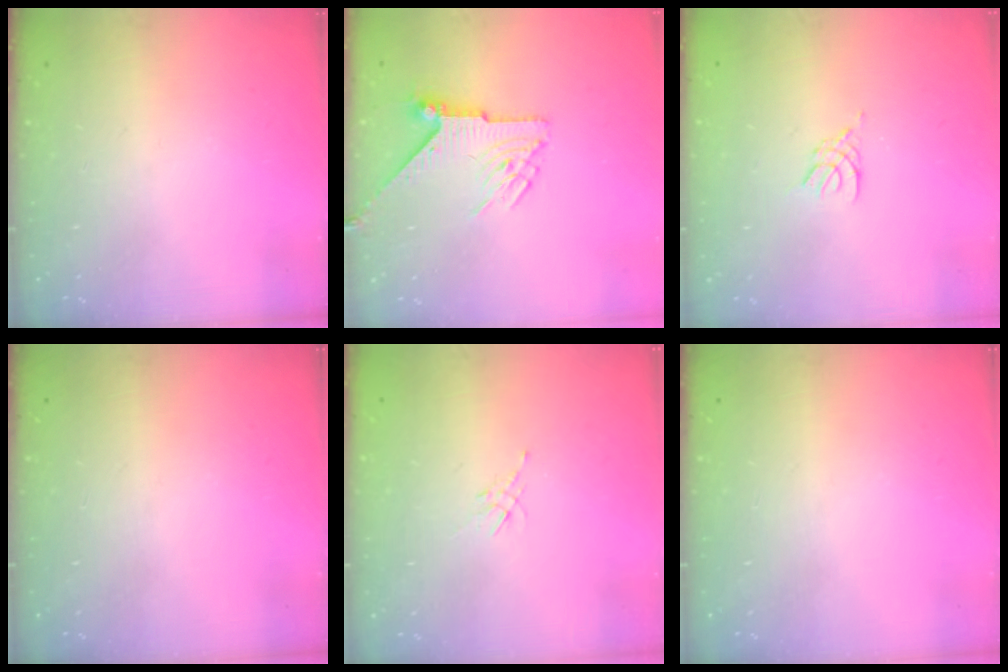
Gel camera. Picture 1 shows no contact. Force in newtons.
{"total": 6.4, "press": 6.4, "slide": 0.1}
{"total": 2.4, "press": 2.3, "slide": 0.5}
{"total": 0.0}
{"total": 2.1, "press": 2.0, "slide": 0.5}
{"total": 0.0}